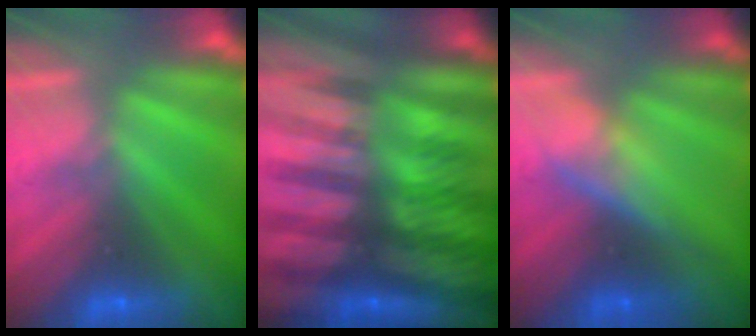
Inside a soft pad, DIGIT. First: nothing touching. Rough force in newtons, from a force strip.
{"total": 6.5}
{"total": 2.7}